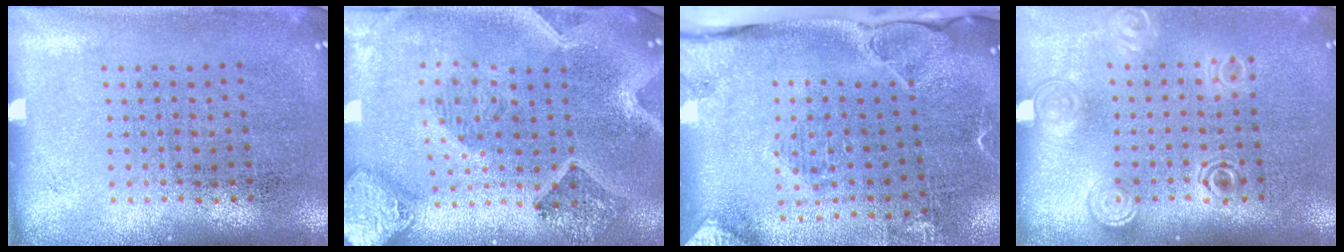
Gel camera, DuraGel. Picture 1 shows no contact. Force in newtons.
{"total": 2.6, "press": 2.4, "slide": 1.1}
{"total": 2.9, "press": 2.2, "slide": 1.8}
{"total": 1.5, "press": 1.2, "slide": 0.9}